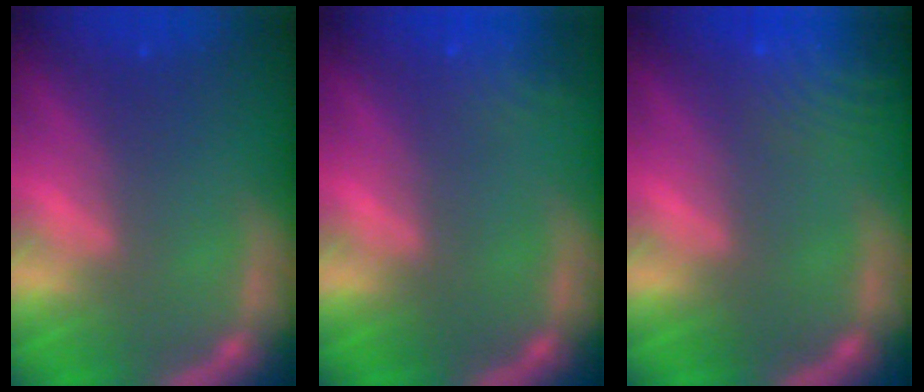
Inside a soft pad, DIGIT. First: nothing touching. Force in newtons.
{"total": 3.0}
{"total": 9.5}